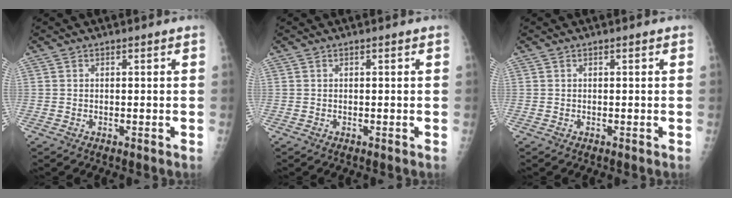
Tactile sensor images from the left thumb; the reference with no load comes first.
{"total": 0.0}
{"total": 0.0}